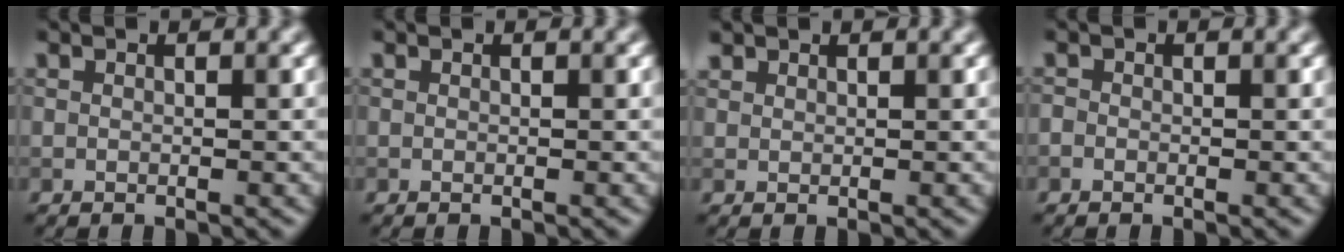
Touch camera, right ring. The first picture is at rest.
{"total": 0.0}
{"total": 0.9, "force": [0.8, 0.4, 0.0], "torque": [0.000, 0.003, 0.021]}
{"total": 0.5, "force": [-0.3, 0.4, 0.2], "torque": [-0.001, -0.003, -0.007]}